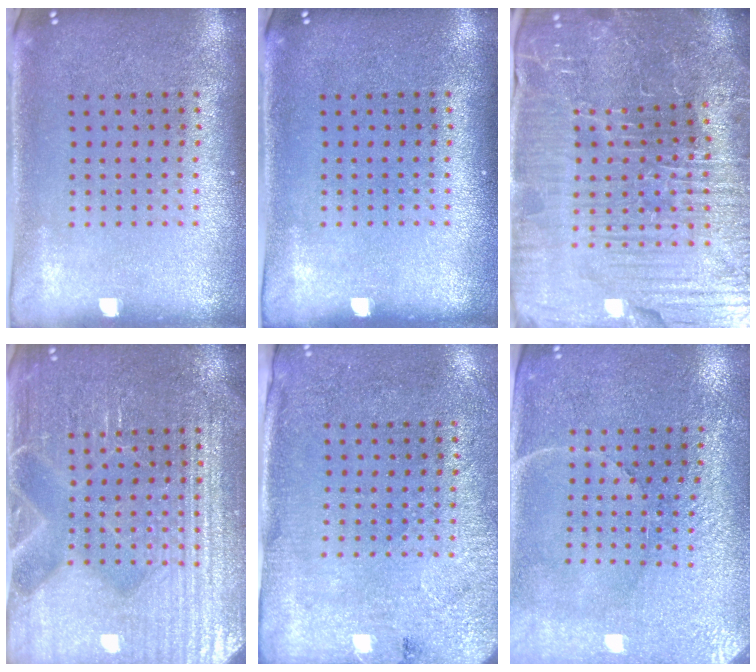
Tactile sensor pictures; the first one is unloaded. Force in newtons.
{"total": 0.0}
{"total": 5.9, "press": 5.6, "slide": 1.9}
{"total": 4.5, "press": 4.4, "slide": 0.9}
{"total": 2.7, "press": 2.2, "slide": 1.5}
{"total": 3.3, "press": 3.2, "slide": 0.8}